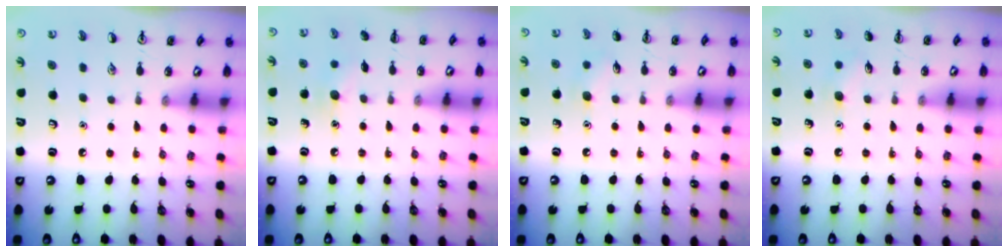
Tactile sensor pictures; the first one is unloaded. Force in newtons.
{"total": 6.7, "press": 6.4, "slide": 1.8}
{"total": 6.3, "press": 6.1, "slide": 1.6}
{"total": 6.3, "press": 6.1, "slide": 1.6}